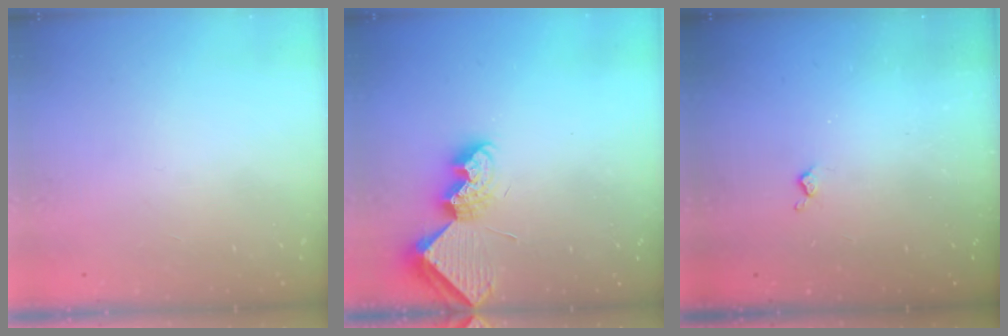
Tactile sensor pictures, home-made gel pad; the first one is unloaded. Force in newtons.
{"total": 8.8, "press": 8.8, "slide": 0.4}
{"total": 3.0, "press": 2.9, "slide": 0.4}